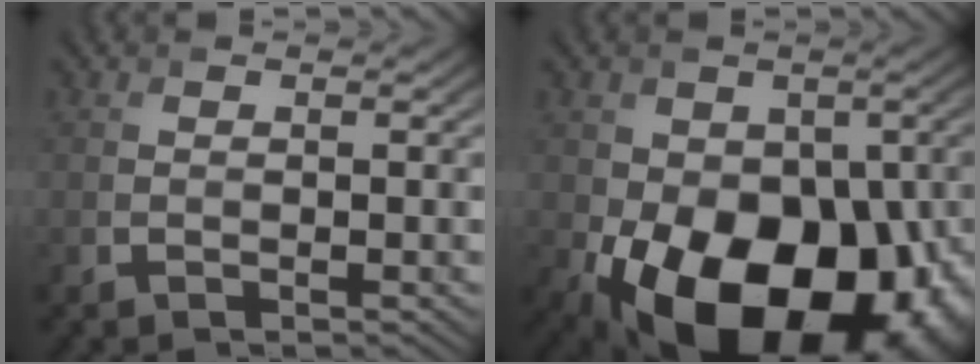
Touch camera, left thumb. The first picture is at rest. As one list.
[{"total": 19.2, "force": [-7.0, 12.3, 12.9], "torque": [-0.189, -0.050, -0.093]}]